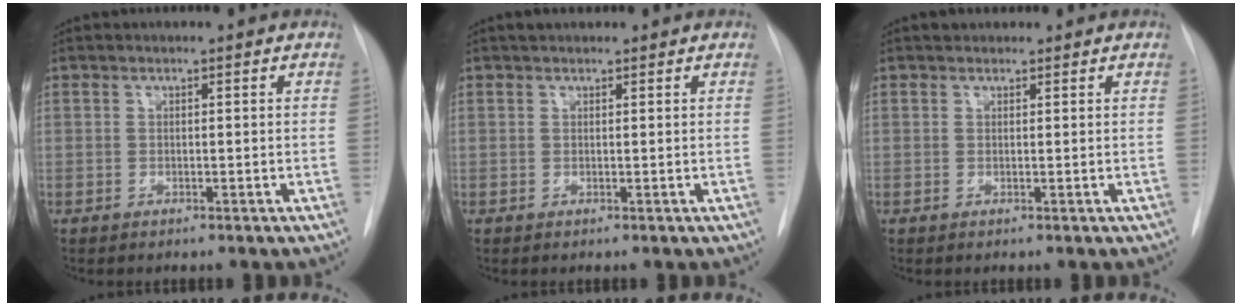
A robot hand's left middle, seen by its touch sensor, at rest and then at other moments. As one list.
[{"total": 1.7, "force": [1.5, 0.7, 0.6], "torque": [-0.014, 0.018, 0.023]}, {"total": 1.5, "force": [1.3, 0.8, 0.2], "torque": [-0.003, 0.013, 0.018]}]